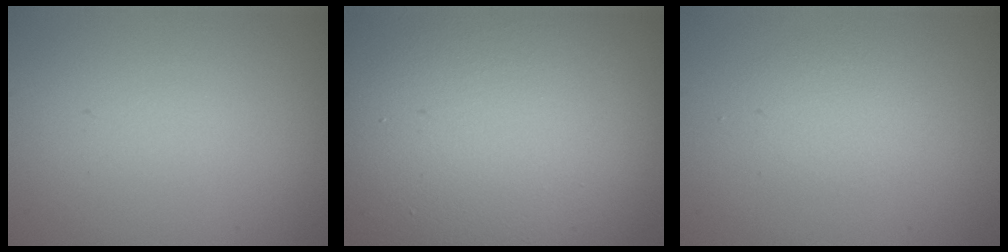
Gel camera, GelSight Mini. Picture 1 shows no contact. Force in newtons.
{"total": 19.0, "press": 18.9, "slide": 1.1}
{"total": 1.8, "press": 1.8, "slide": 0.0}